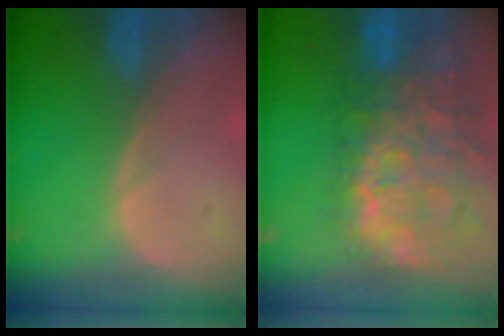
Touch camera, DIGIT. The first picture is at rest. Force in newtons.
{"total": 14.3, "press": 11.6, "slide": 8.3}